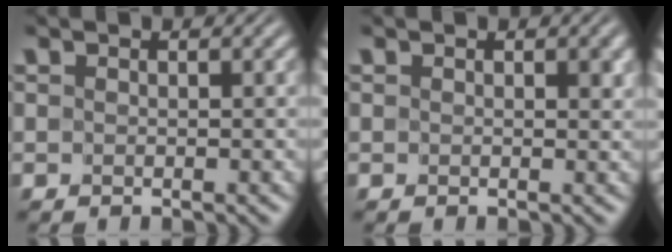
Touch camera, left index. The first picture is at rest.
{"total": 1.2, "force": [0.3, 0.7, 0.9], "torque": [-0.006, -0.002, 0.005]}